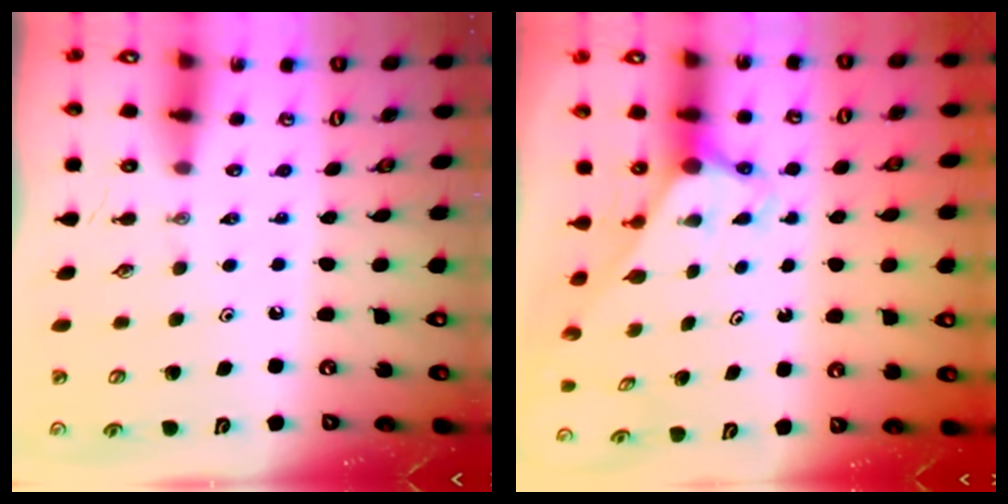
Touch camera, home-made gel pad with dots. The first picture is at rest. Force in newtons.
{"total": 3.0, "press": 3.0, "slide": 0.0}